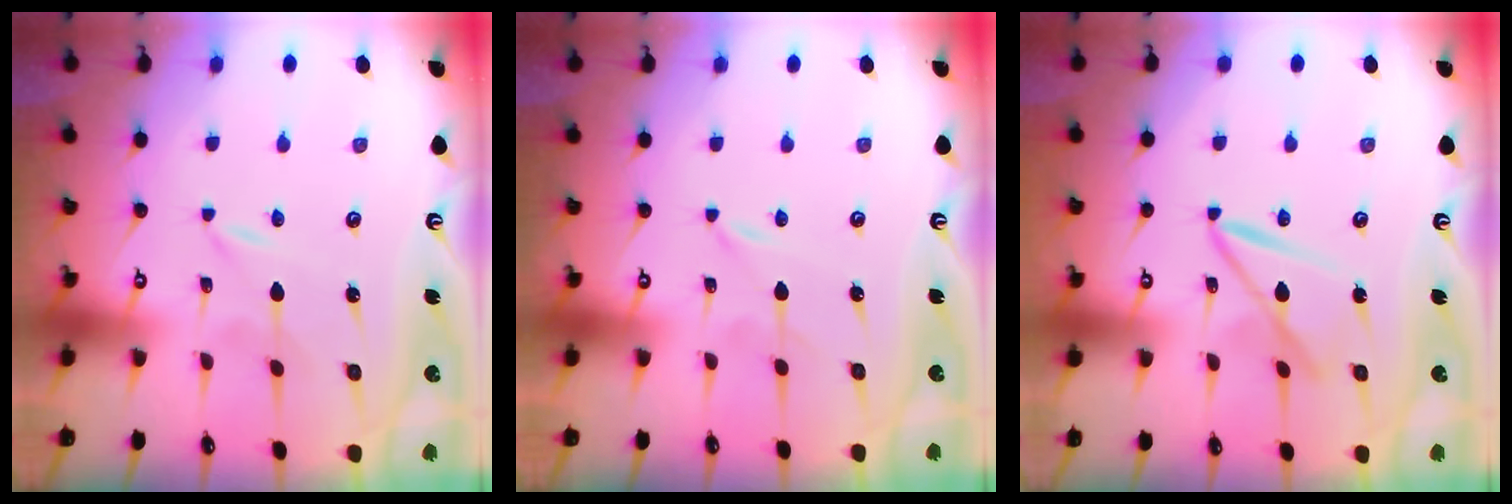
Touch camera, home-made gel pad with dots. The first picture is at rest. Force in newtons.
{"total": 0.0}
{"total": 8.0, "press": 8.0, "slide": 0.6}